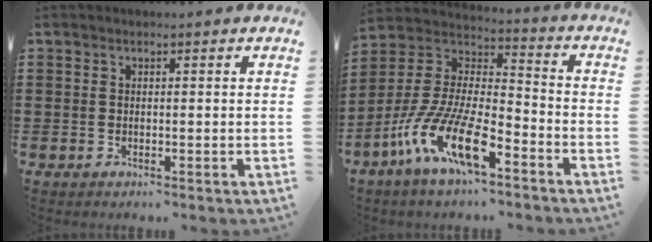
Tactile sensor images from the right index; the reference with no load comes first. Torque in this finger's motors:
{"motor_torque": [2.14, 0.00, 1.05, 0.21]}